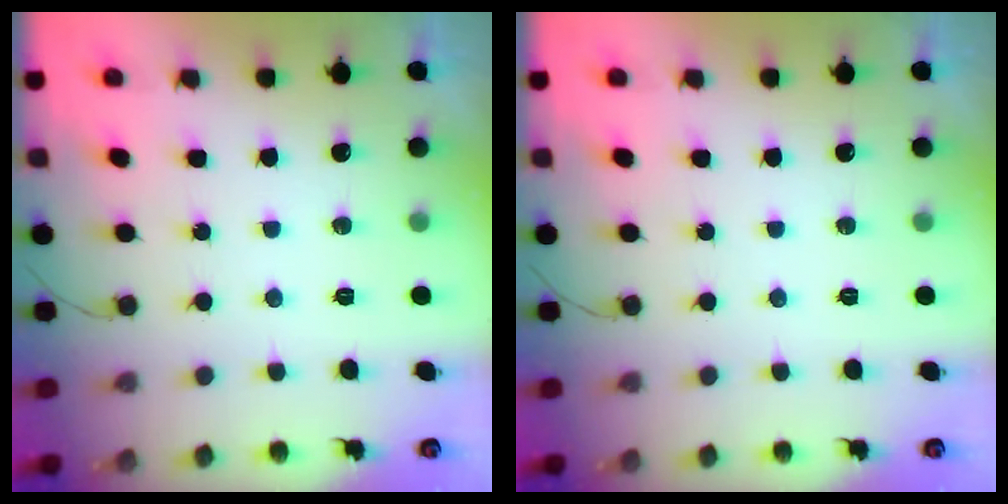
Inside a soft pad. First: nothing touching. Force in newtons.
{"total": 0.0}